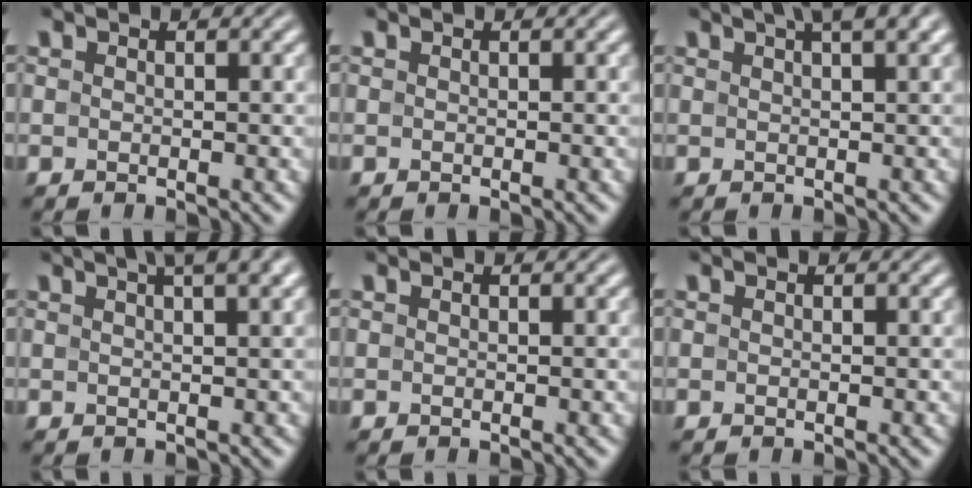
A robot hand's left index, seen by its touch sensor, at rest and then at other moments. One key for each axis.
{"total": 0.0}
{"total": 4.5, "fx": 2.8, "fy": 1.1, "fz": 3.3, "tx": -0.026, "ty": 0.015, "tz": 0.025}
{"total": 5.5, "fx": 3.4, "fy": 1.7, "fz": 4.0, "tx": -0.032, "ty": 0.025, "tz": 0.022}
{"total": 0.0}
{"total": 0.0}